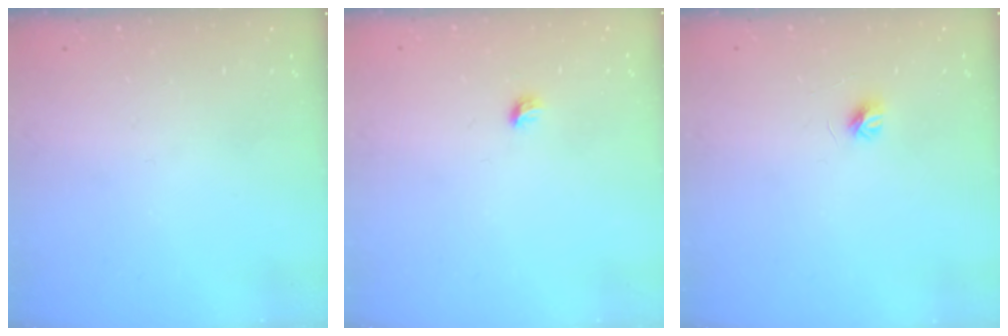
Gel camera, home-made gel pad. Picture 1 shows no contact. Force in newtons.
{"total": 3.7, "press": 3.6, "slide": 0.8}
{"total": 4.1, "press": 4.0, "slide": 0.4}